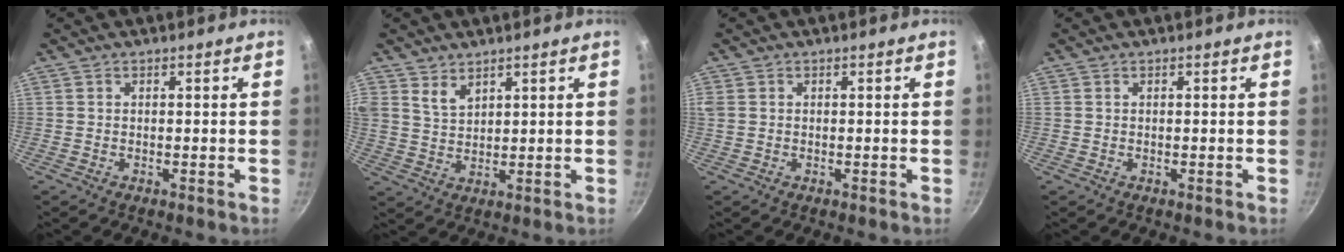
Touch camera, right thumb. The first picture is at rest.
{"total": 3.9, "force": [2.9, 2.1, 1.6], "torque": [-0.017, -0.024, 0.063]}
{"total": 1.8, "force": [0.3, 1.4, 1.0], "torque": [-0.037, 0.007, 0.011]}
{"total": 0.0}